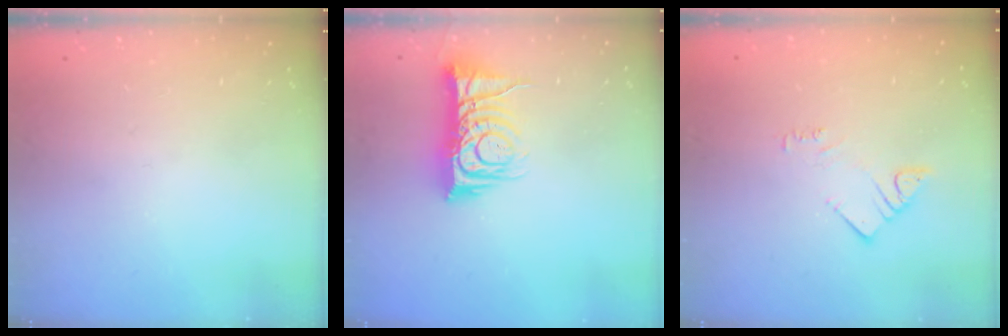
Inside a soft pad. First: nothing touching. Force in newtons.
{"total": 10.8, "press": 10.8, "slide": 0.7}
{"total": 3.3, "press": 3.2, "slide": 0.6}